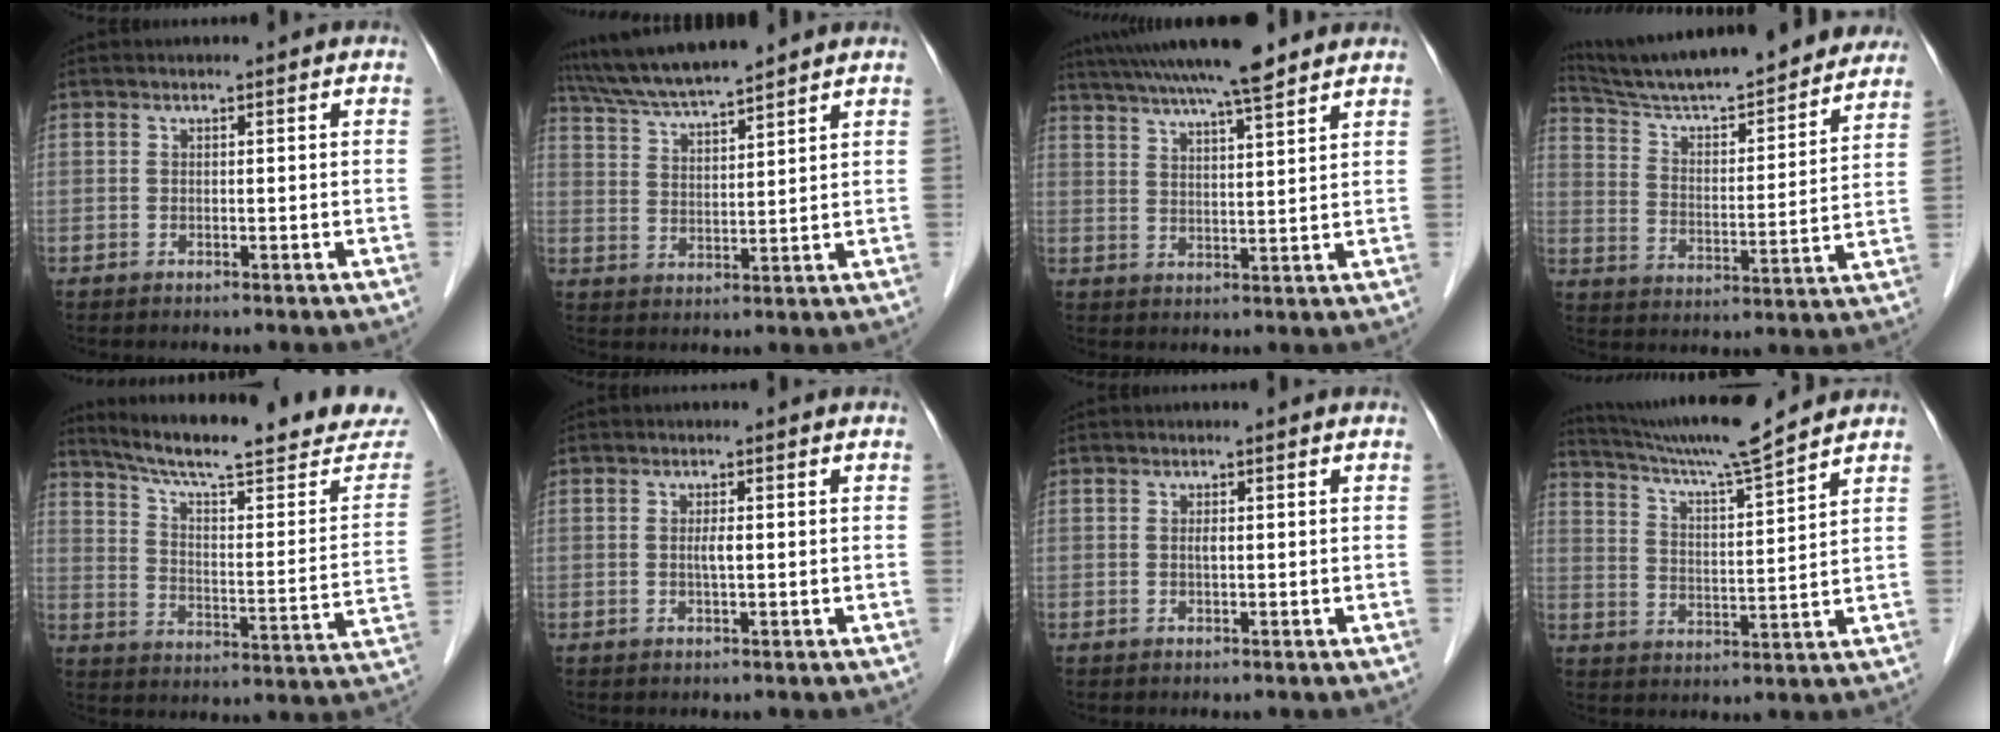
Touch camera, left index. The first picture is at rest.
{"total": 10.3, "force": [9.3, 0.2, 4.5], "torque": [-0.086, 0.024, 0.168]}
{"total": 14.4, "force": [12.3, 0.6, 7.4], "torque": [-0.132, 0.029, 0.189]}
{"total": 25.0, "force": [22.8, 3.1, 9.8], "torque": [-0.157, -0.017, 0.321]}
{"total": 24.5, "force": [21.5, 3.0, 11.4], "torque": [-0.170, -0.043, 0.287]}
{"total": 1.5, "force": [-0.1, 0.1, 1.5], "torque": [-0.030, -0.003, -0.002]}
{"total": 0.8, "force": [0.0, 0.2, 0.7], "torque": [-0.015, -0.003, -0.001]}
{"total": 12.8, "force": [11.6, -1.5, 5.2], "torque": [-0.098, 0.000, 0.192]}